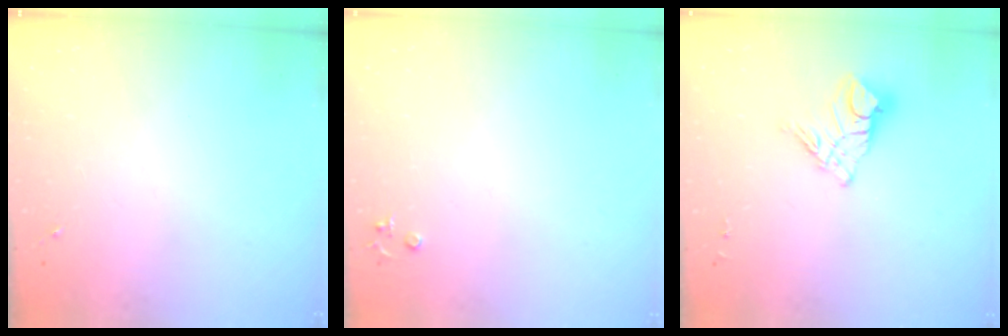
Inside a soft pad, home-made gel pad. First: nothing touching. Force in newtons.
{"total": 3.9, "press": 3.8, "slide": 0.6}
{"total": 11.3, "press": 11.3, "slide": 1.1}